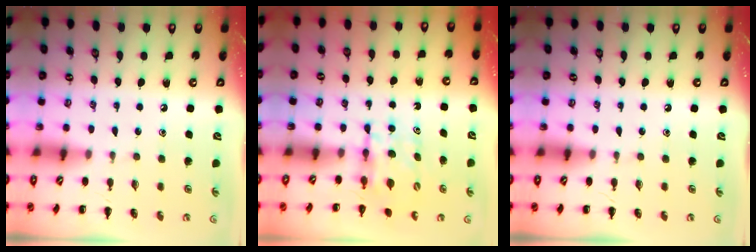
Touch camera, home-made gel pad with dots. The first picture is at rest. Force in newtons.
{"total": 4.5, "press": 4.3, "slide": 1.5}
{"total": 0.0}